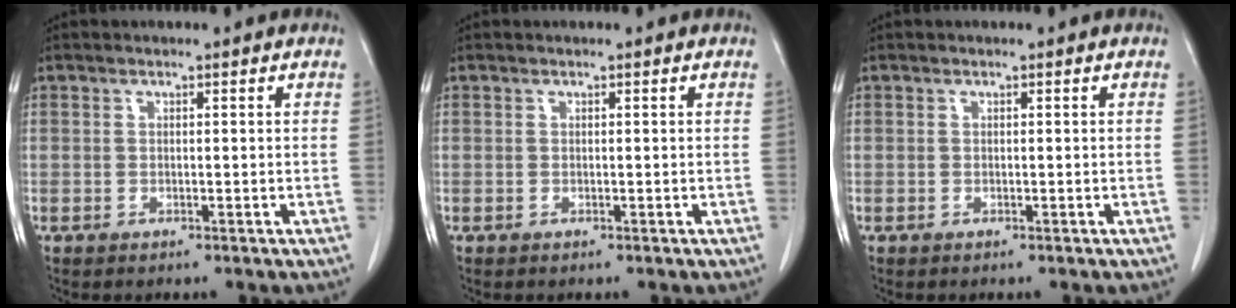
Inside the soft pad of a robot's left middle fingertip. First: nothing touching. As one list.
[{"total": 0.0}, {"total": 0.0}]